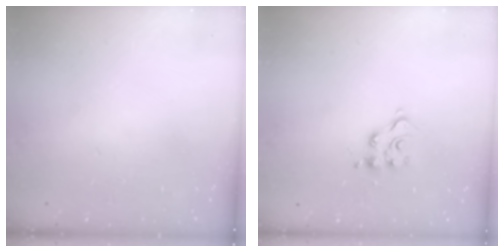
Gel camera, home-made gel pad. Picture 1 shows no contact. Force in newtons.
{"total": 7.6, "press": 7.5, "slide": 0.3}